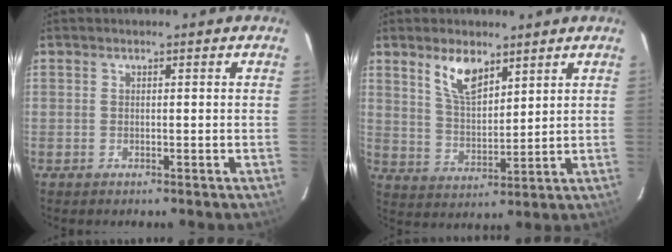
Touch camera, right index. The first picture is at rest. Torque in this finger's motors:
{"motor_torque": [0.74, 0.70, 0.22, 0.05]}